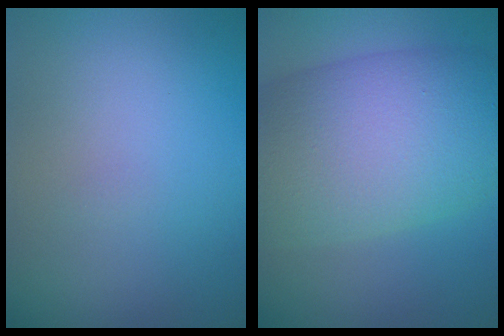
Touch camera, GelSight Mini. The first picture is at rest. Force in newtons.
{"total": 11.8, "press": 11.8, "slide": 0.5}